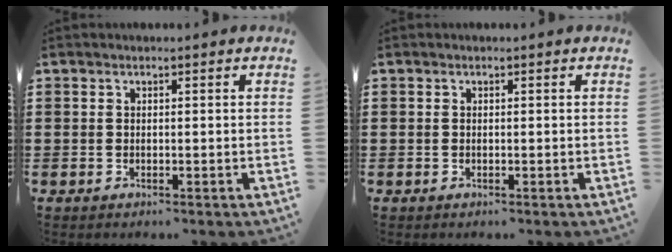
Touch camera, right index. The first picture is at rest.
{"total": 0.0}